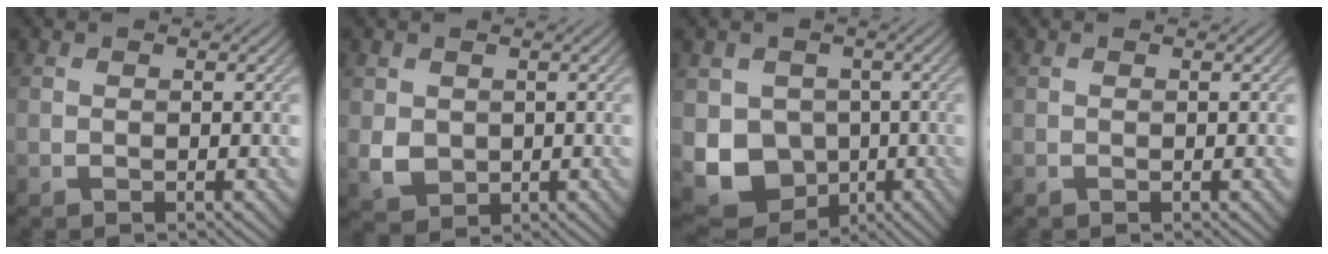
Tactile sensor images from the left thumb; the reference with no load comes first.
{"total": 3.3, "force": [0.4, 2.9, 1.5], "torque": [-0.044, -0.009, 0.013]}
{"total": 9.1, "force": [-1.8, 8.0, 3.9], "torque": [-0.091, -0.031, -0.047]}
{"total": 0.0}